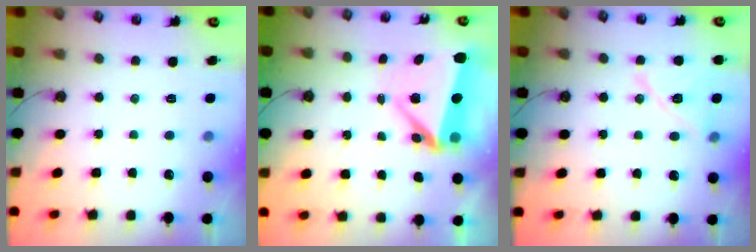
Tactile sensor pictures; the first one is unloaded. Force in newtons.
{"total": 6.8, "press": 6.6, "slide": 1.6}
{"total": 14.3, "press": 13.8, "slide": 3.8}